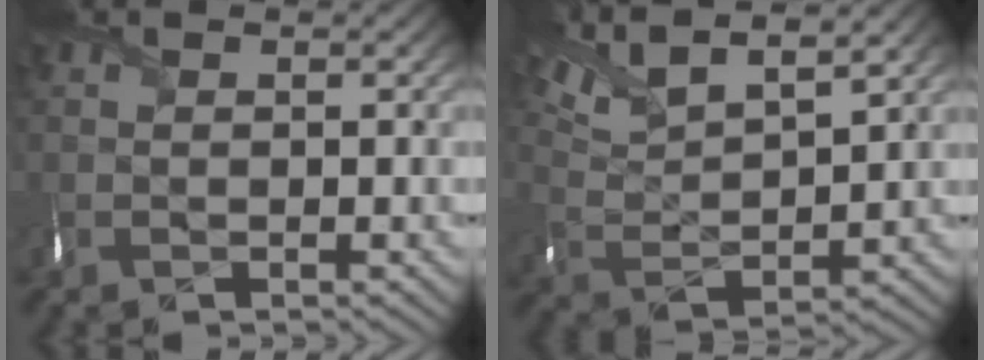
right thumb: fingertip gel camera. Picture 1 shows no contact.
{"total": 9.9, "force": [7.4, 2.5, 6.1], "torque": [-0.149, 0.021, 0.147]}